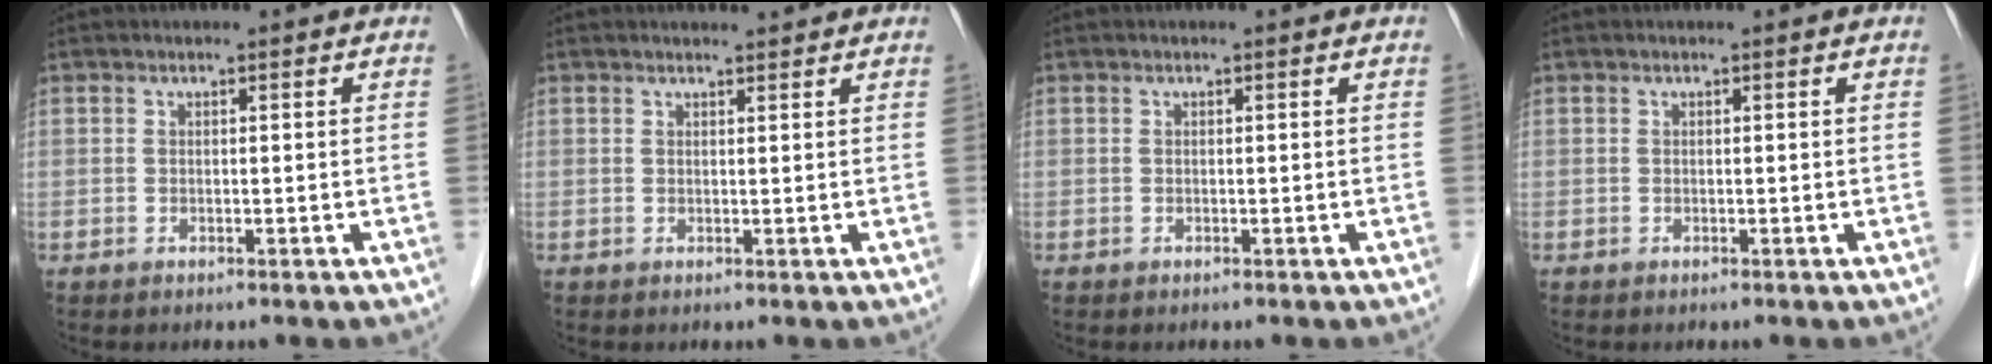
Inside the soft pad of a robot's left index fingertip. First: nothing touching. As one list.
[{"total": 2.4, "force": [2.3, 0.2, 0.5], "torque": [-0.011, 0.008, 0.032]}, {"total": 0.0}, {"total": 0.0}]